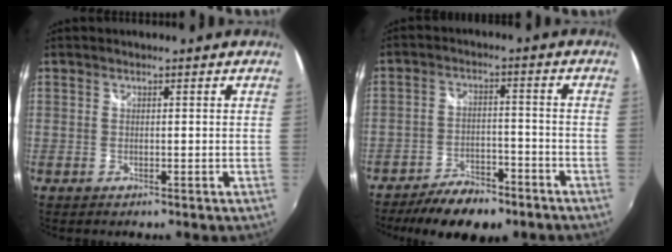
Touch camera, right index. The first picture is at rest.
{"total": 12.1, "force": [-9.1, 4.9, 6.2], "torque": [-0.140, -0.009, -0.142]}